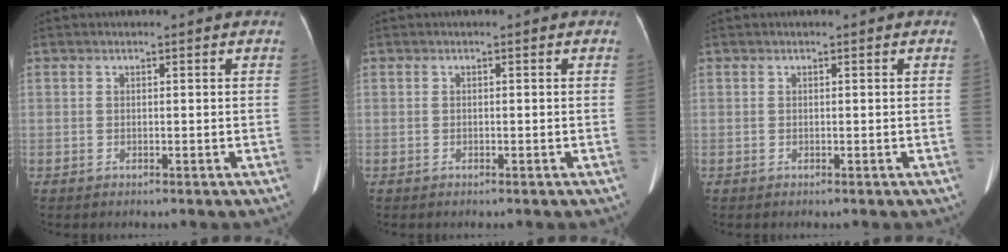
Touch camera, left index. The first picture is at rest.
{"total": 0.0}
{"total": 0.0}